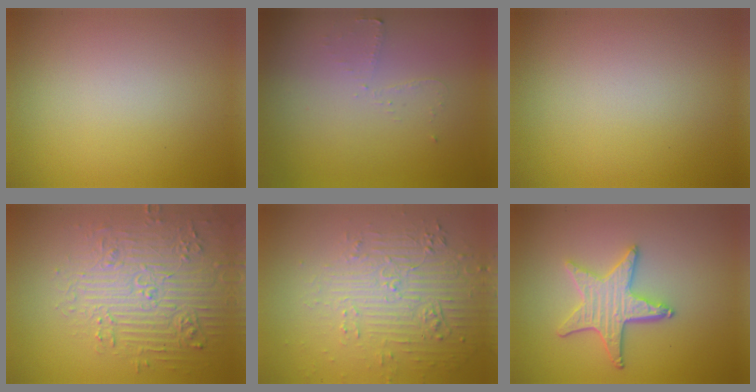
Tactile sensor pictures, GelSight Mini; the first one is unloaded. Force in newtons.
{"total": 1.2, "press": 1.1, "slide": 0.3}
{"total": 0.0}
{"total": 5.2, "press": 5.1, "slide": 1.3}
{"total": 6.0, "press": 3.6, "slide": 4.8}
{"total": 4.3, "press": 3.7, "slide": 2.2}